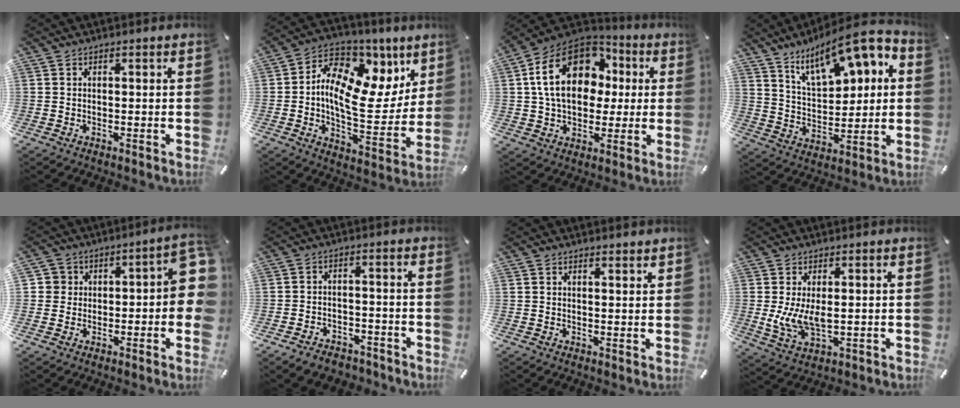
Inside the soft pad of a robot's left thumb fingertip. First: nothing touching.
{"total": 15.6, "force": [4.2, 8.9, 12.0], "torque": [-0.207, -0.036, 0.070]}
{"total": 20.1, "force": [4.7, 14.5, 13.1], "torque": [-0.245, -0.005, 0.081]}
{"total": 15.7, "force": [10.2, 7.4, 9.4], "torque": [-0.159, -0.053, 0.177]}
{"total": 9.3, "force": [-0.3, 6.1, 7.0], "torque": [-0.081, 0.008, -0.004]}
{"total": 5.2, "force": [-4.1, 2.8, 1.4], "torque": [-0.022, 0.025, -0.079]}
{"total": 1.3, "force": [1.2, 0.2, 0.3], "torque": [0.001, -0.008, 0.022]}
{"total": 7.6, "force": [0.4, 4.2, 6.3], "torque": [-0.141, -0.009, 0.003]}